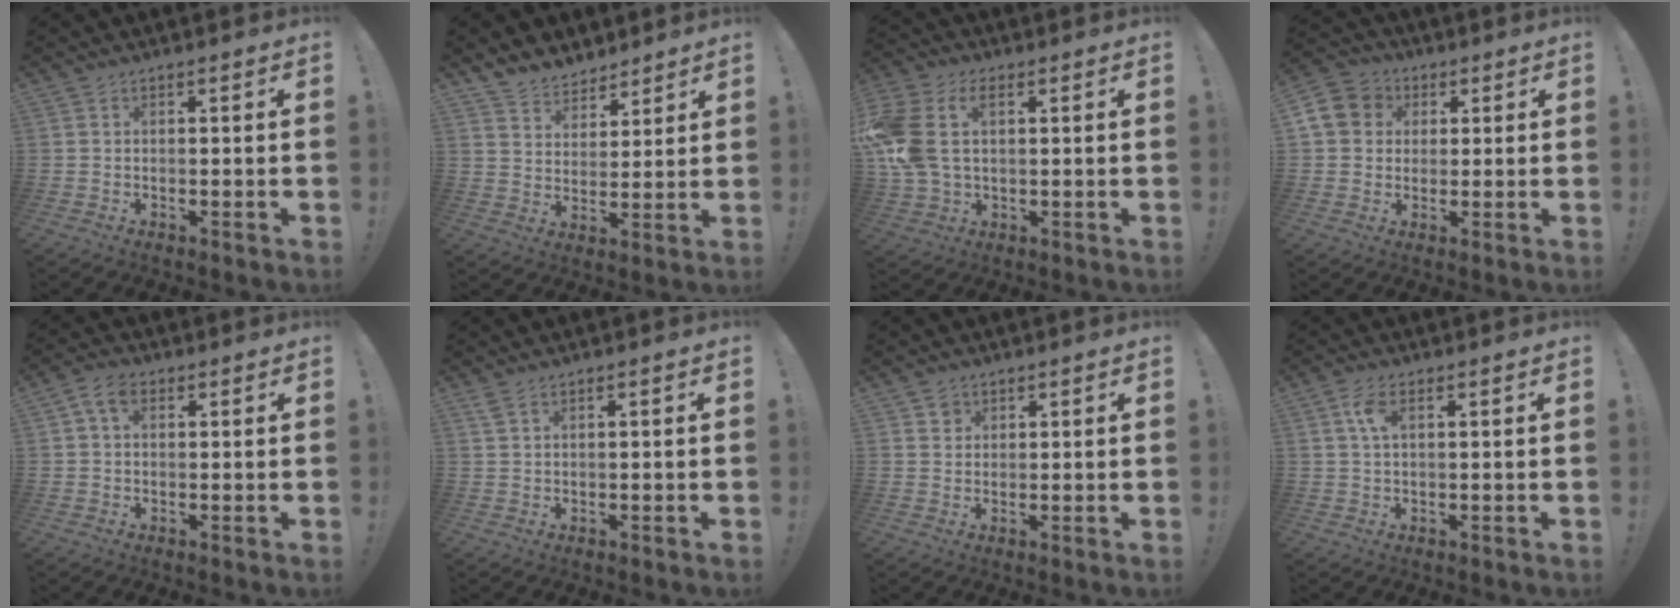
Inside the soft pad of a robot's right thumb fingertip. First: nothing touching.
{"total": 6.9, "force": [5.6, 3.9, 0.1], "torque": [-0.015, -0.049, 0.112]}
{"total": 13.8, "force": [3.0, 9.0, 10.0], "torque": [-0.224, -0.006, 0.057]}
{"total": 9.3, "force": [1.9, 8.4, 3.6], "torque": [-0.055, 0.003, 0.040]}
{"total": 4.8, "force": [1.5, 2.9, 3.5], "torque": [-0.061, 0.005, 0.029]}
{"total": 1.8, "force": [1.3, 0.6, 1.1], "torque": [-0.023, 0.002, 0.025]}
{"total": 2.2, "force": [1.3, 1.8, 0.2], "torque": [0.005, -0.008, 0.021]}
{"total": 4.5, "force": [1.5, 2.0, 3.7], "torque": [-0.068, 0.003, 0.025]}